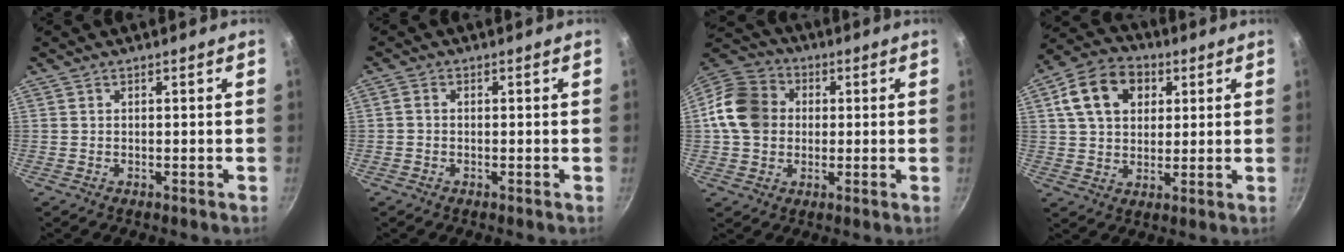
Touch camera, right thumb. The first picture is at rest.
{"total": 1.2, "force": [-0.3, 0.9, 0.6], "torque": [-0.014, 0.006, -0.008]}
{"total": 13.1, "force": [0.9, 11.0, 7.1], "torque": [-0.110, 0.022, 0.000]}
{"total": 13.1, "force": [4.4, 9.6, 7.8], "torque": [-0.120, 0.008, 0.062]}